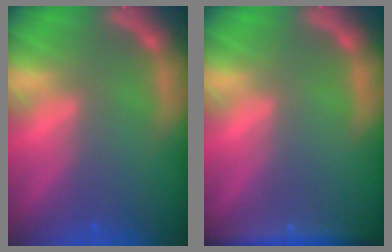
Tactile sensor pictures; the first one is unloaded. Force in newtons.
{"total": 4.0}